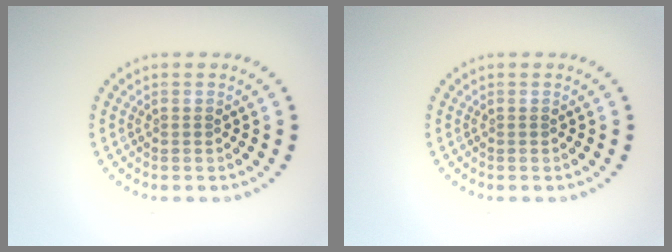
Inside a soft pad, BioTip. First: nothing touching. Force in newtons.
{"total": 0.0}